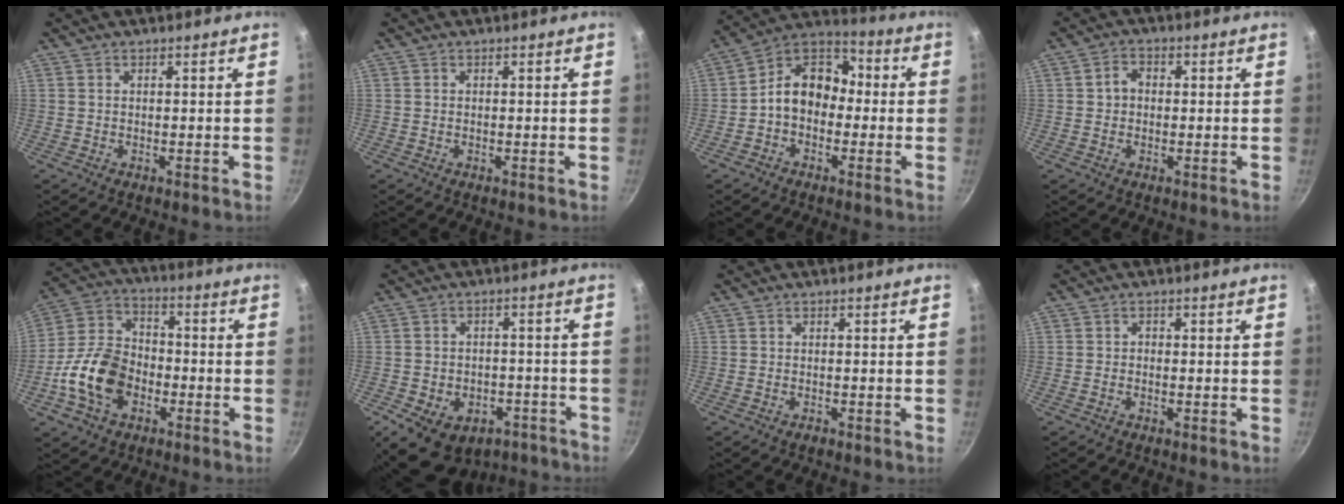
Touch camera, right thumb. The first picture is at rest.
{"total": 0.0}
{"total": 11.7, "force": [-1.4, 8.8, 7.5], "torque": [-0.081, 0.049, -0.050]}
{"total": 3.4, "force": [0.1, 2.8, 1.9], "torque": [-0.019, 0.009, -0.005]}
{"total": 15.2, "force": [-4.9, 10.7, 9.6], "torque": [-0.159, 0.037, -0.106]}
{"total": 15.5, "force": [-8.4, 10.6, 7.6], "torque": [-0.094, 0.043, -0.101]}
{"total": 0.9, "force": [-0.7, 0.5, 0.4], "torque": [-0.011, 0.005, -0.013]}
{"total": 0.9, "force": [-0.6, 0.6, 0.4], "torque": [-0.010, 0.007, -0.017]}